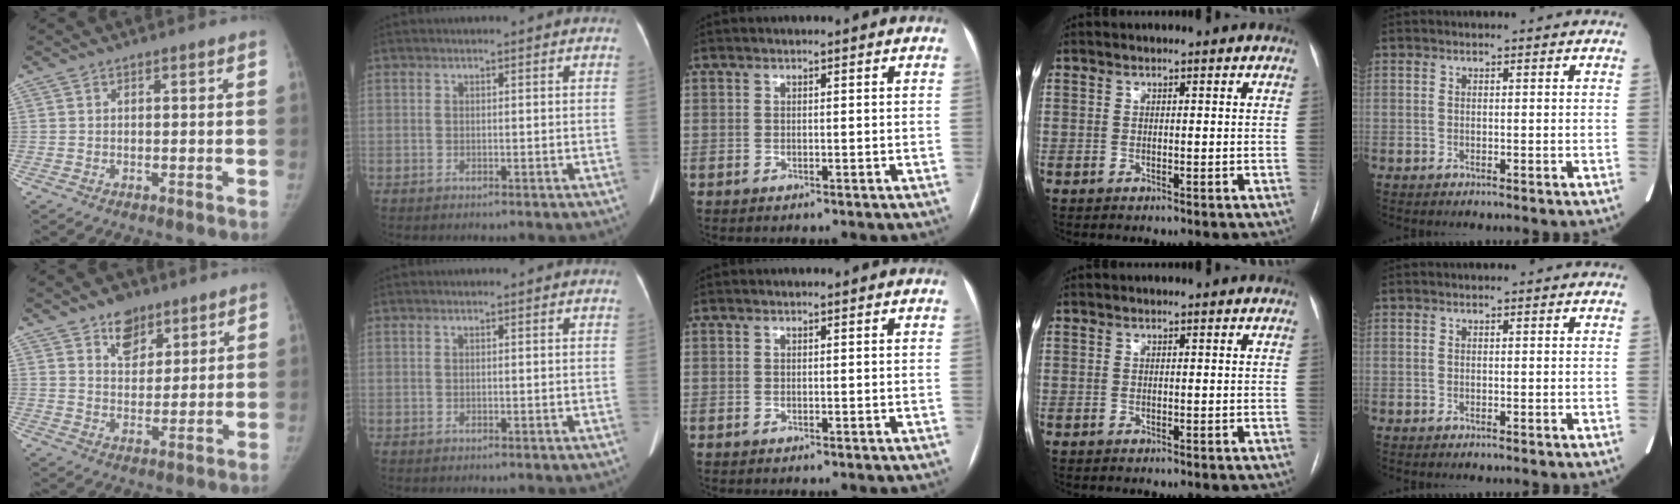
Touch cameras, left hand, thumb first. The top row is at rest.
{"thumb": {"total": 7.3, "force": [4.8, 4.6, 3.1], "torque": [-0.019, -0.030, 0.082]}}